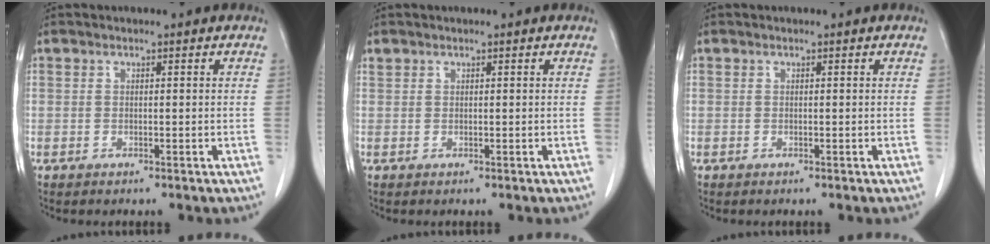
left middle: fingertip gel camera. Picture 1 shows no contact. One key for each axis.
{"total": 0.6, "fx": 0.5, "fy": 0.3, "fz": 0.0, "tx": -0.004, "ty": 0.008, "tz": 0.011}
{"total": 0.0}